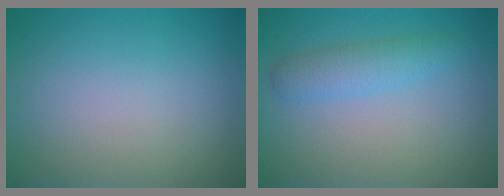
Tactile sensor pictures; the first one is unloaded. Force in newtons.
{"total": 2.4, "press": 2.4, "slide": 0.1}